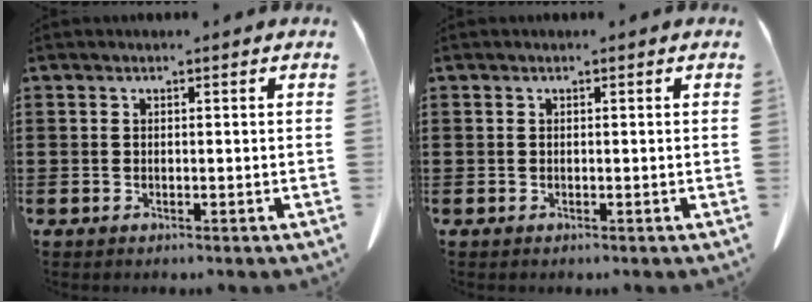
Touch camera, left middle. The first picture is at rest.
{"total": 0.0}